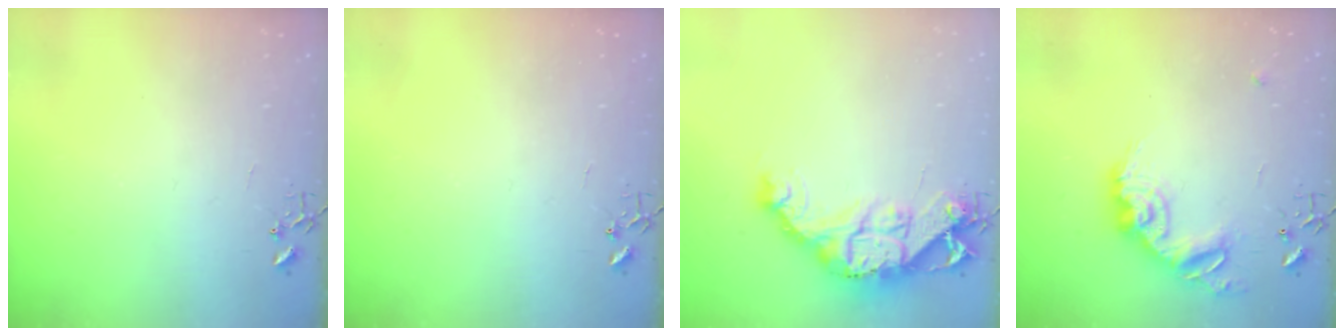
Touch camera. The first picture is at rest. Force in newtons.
{"total": 0.0}
{"total": 18.1, "press": 18.0, "slide": 2.0}
{"total": 16.1, "press": 16.1, "slide": 1.0}